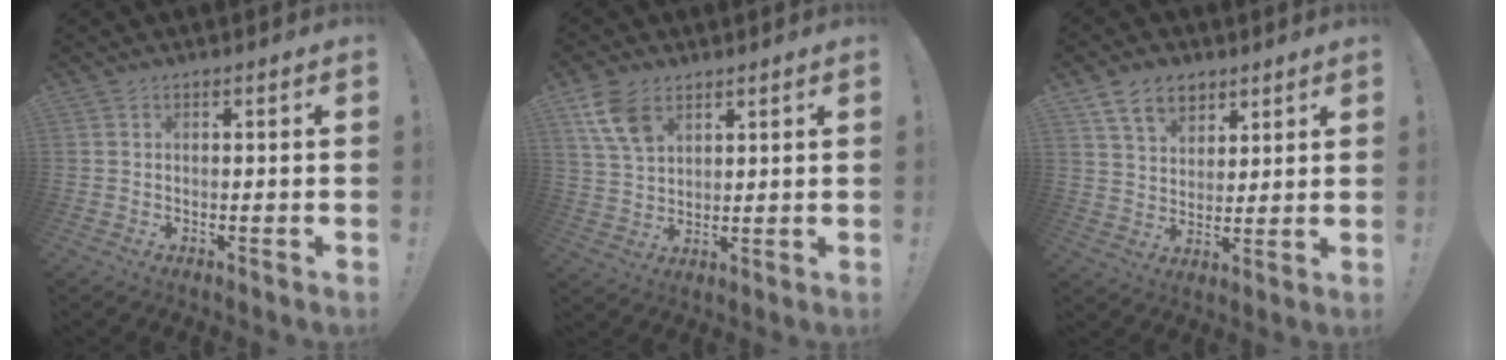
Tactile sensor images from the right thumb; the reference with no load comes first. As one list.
[{"total": 9.5, "force": [5.4, 5.7, 5.3], "torque": [-0.108, -0.017, 0.107]}, {"total": 10.7, "force": [6.5, 7.0, 4.8], "torque": [-0.074, -0.029, 0.124]}]